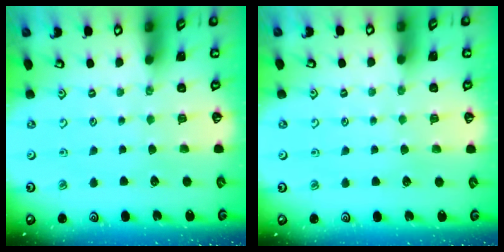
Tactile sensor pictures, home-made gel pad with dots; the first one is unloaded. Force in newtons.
{"total": 0.8, "press": 0.8, "slide": 0.1}